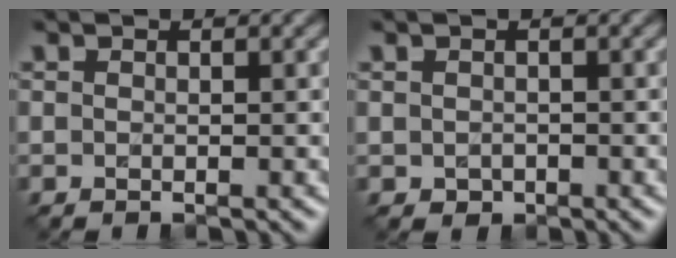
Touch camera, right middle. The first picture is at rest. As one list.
[{"total": 0.7, "force": [0.0, 0.7, 0.1], "torque": [-0.002, -0.001, -0.001]}]